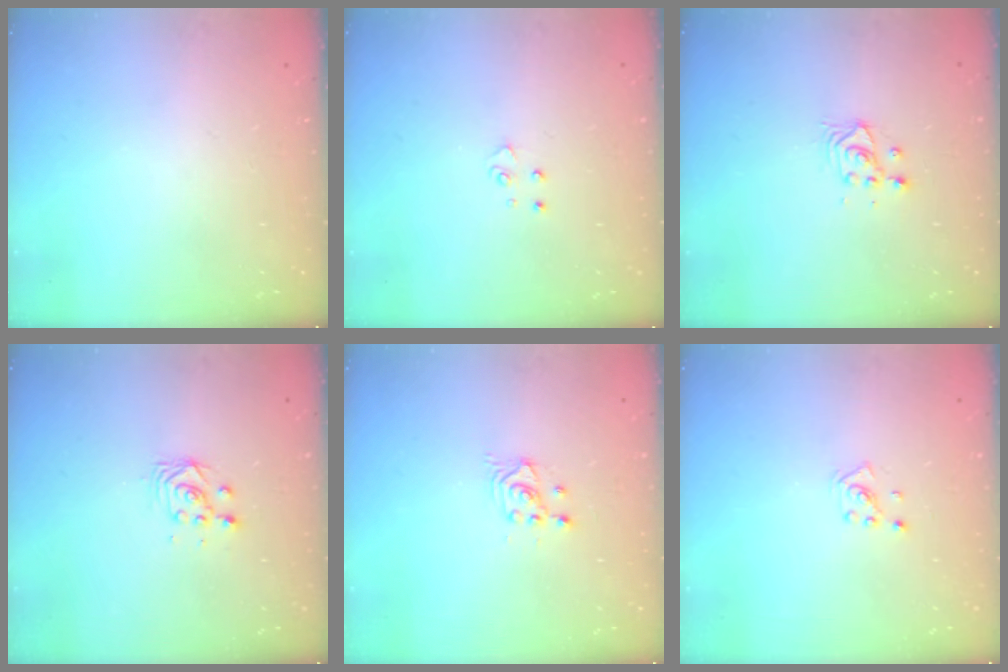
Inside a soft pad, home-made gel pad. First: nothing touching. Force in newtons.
{"total": 4.0, "press": 4.0, "slide": 0.4}
{"total": 3.7, "press": 3.7, "slide": 0.3}
{"total": 3.0, "press": 3.0, "slide": 0.2}
{"total": 2.7, "press": 2.7, "slide": 0.2}
{"total": 2.2, "press": 2.2, "slide": 0.6}